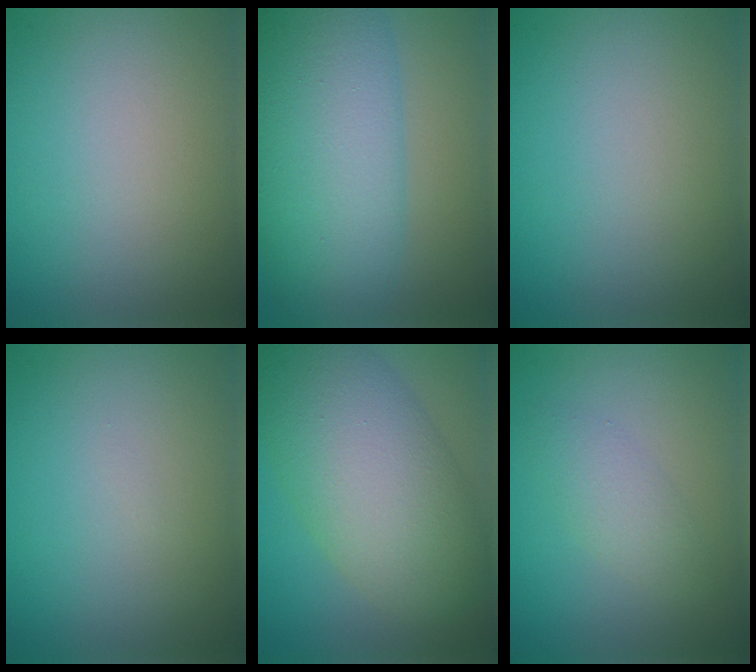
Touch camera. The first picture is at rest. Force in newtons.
{"total": 10.2, "press": 10.2, "slide": 0.3}
{"total": 0.0}
{"total": 0.0}
{"total": 10.3, "press": 10.2, "slide": 0.5}
{"total": 2.0, "press": 2.0, "slide": 0.1}